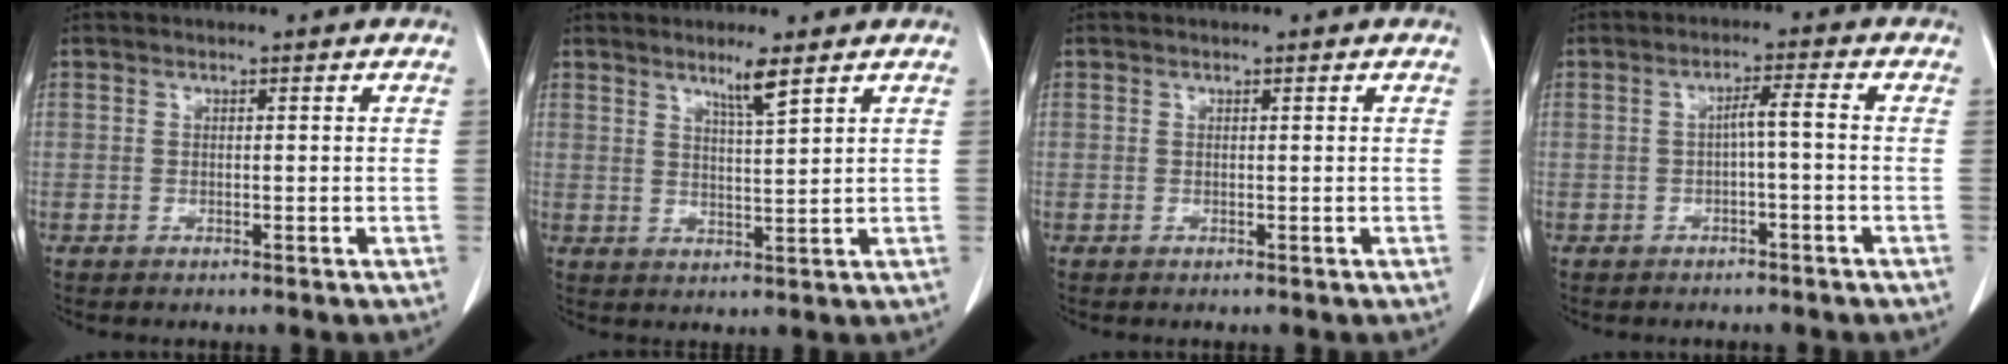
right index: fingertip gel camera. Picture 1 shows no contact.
{"total": 3.9, "force": [2.7, -0.5, 2.7], "torque": [-0.052, -0.008, 0.051]}
{"total": 0.0}
{"total": 2.8, "force": [-0.6, 0.0, 2.8], "torque": [-0.046, 0.009, -0.008]}